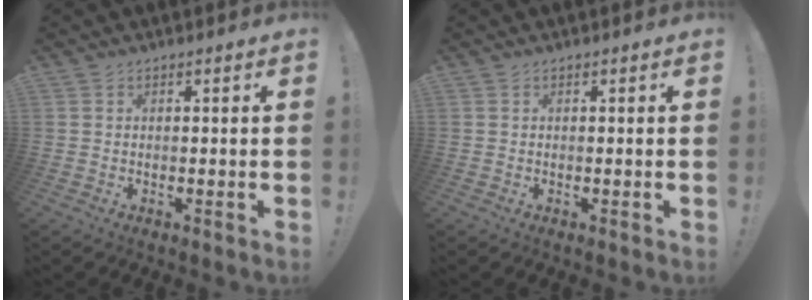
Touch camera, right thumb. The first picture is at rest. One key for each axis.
{"total": 0.0}